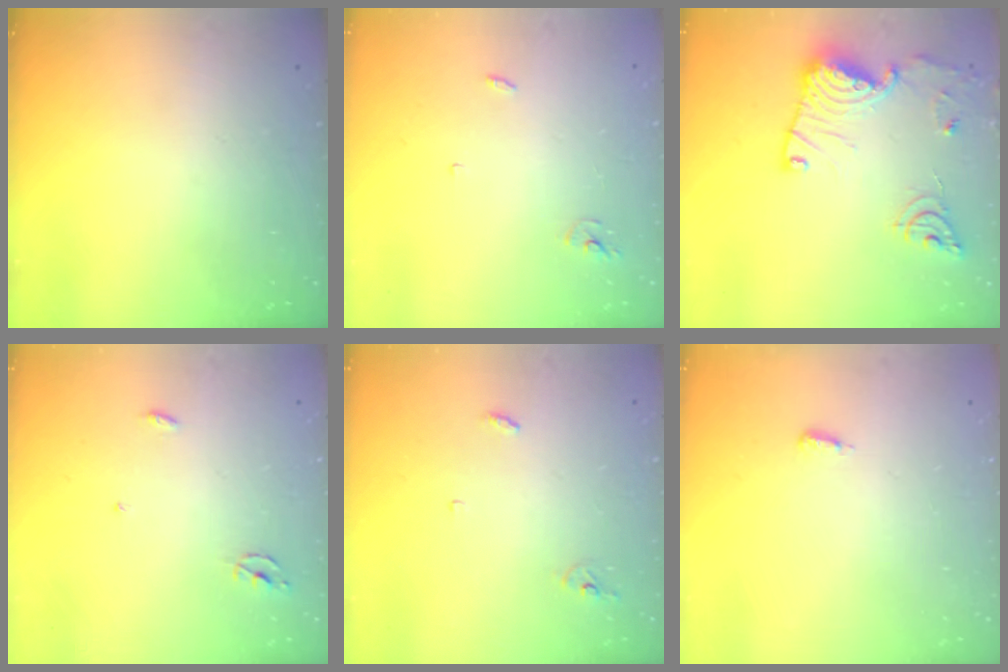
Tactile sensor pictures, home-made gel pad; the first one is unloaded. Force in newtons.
{"total": 2.5, "press": 2.5, "slide": 0.1}
{"total": 18.4, "press": 18.3, "slide": 1.9}
{"total": 2.3, "press": 2.3, "slide": 0.1}
{"total": 2.9, "press": 2.9, "slide": 0.2}
{"total": 3.6, "press": 2.7, "slide": 2.5}